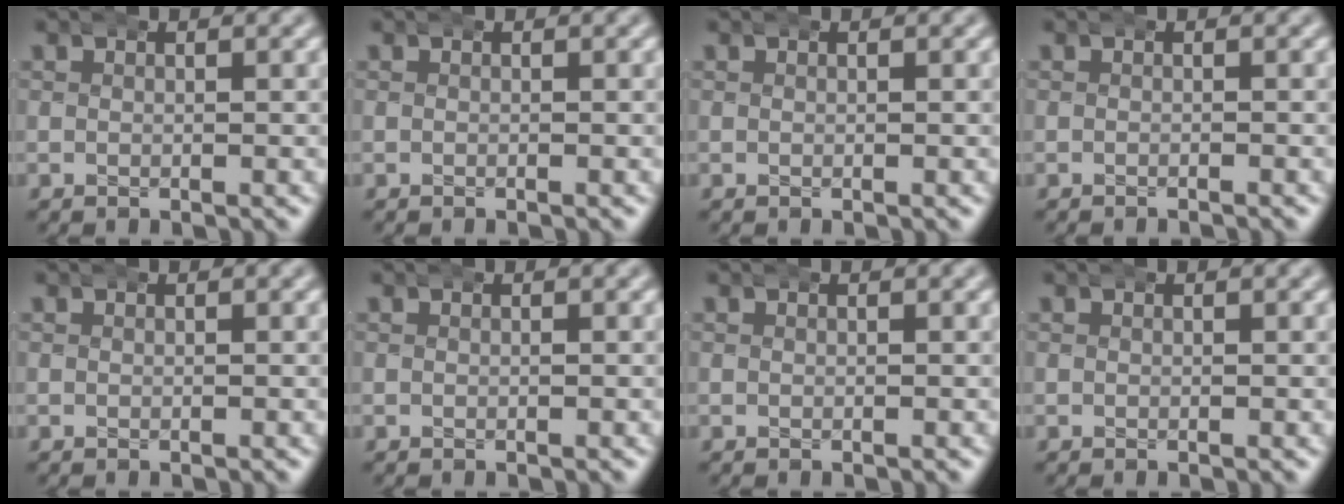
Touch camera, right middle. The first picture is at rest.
{"total": 0.0}
{"total": 0.0}
{"total": 0.9, "force": [-0.9, 0.0, 0.2], "torque": [-0.002, 0.002, -0.016]}
{"total": 0.0}
{"total": 0.0}
{"total": 0.0}
{"total": 0.0}